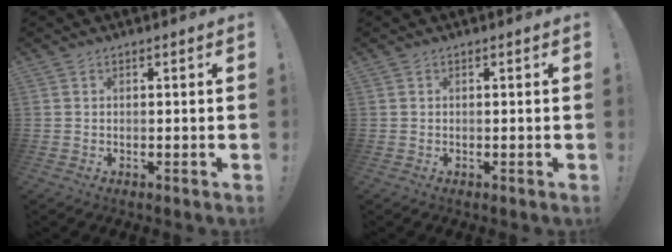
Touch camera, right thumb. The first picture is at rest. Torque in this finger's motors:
{"motor_torque": [0.00, 0.00, -0.05, 0.05, 0.00]}